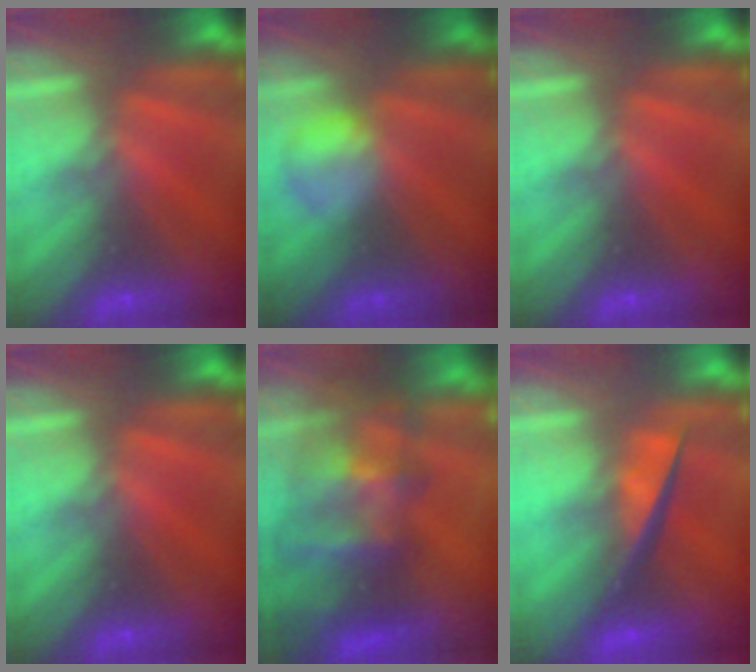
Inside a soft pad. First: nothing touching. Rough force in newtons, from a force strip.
{"total": 2.3}
{"total": 0.0}
{"total": 0.0}
{"total": 11.5}
{"total": 4.6}